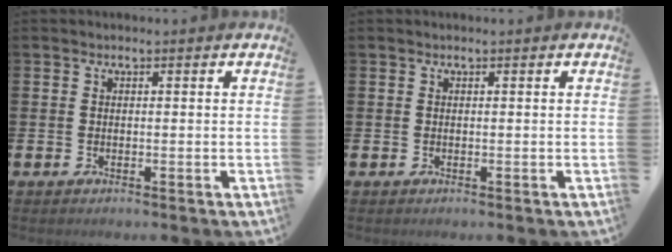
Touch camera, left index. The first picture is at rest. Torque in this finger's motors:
{"motor_torque": [0.14, 0.00, -0.02, -0.01]}